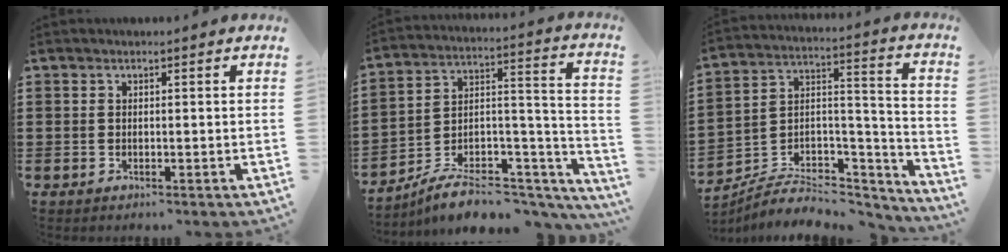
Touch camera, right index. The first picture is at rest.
{"total": 7.3, "force": [-5.4, 3.6, 3.3], "torque": [-0.046, 0.017, -0.095]}
{"total": 6.3, "force": [-4.8, 3.3, 2.3], "torque": [-0.042, 0.006, -0.091]}